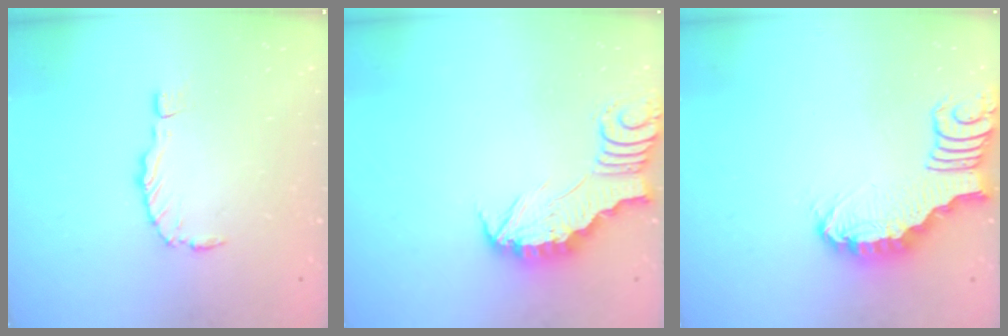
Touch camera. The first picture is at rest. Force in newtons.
{"total": 2.9, "press": 2.9, "slide": 0.3}
{"total": 2.0, "press": 2.0, "slide": 0.1}